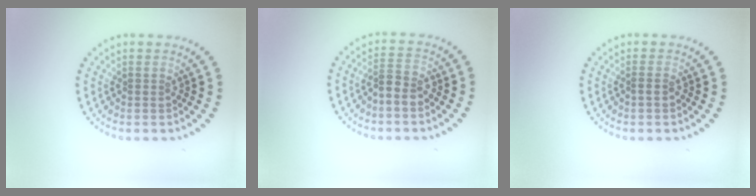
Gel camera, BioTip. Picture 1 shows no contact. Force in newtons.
{"total": 2.1, "press": 1.9, "slide": 0.9}
{"total": 0.6, "press": 0.3, "slide": 0.4}